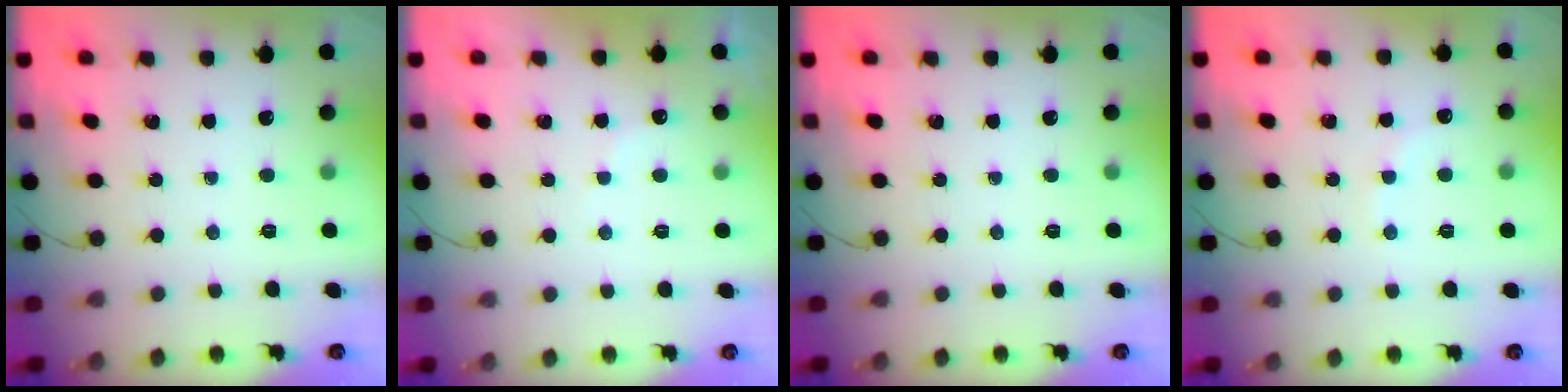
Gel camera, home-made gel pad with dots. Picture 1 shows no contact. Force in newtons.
{"total": 5.9, "press": 5.9, "slide": 0.8}
{"total": 0.0}
{"total": 5.9, "press": 5.7, "slide": 1.4}